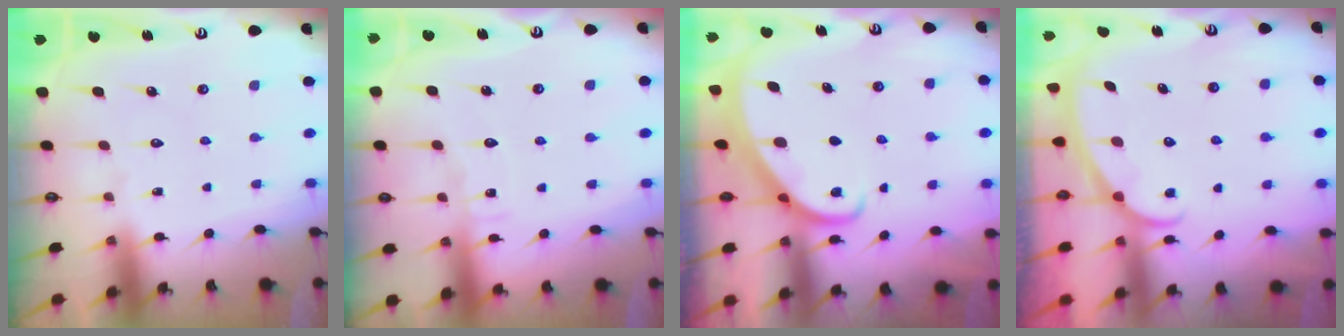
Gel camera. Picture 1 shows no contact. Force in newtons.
{"total": 4.4, "press": 4.3, "slide": 0.5}
{"total": 2.0, "press": 1.9, "slide": 0.2}
{"total": 1.7, "press": 1.7, "slide": 0.2}